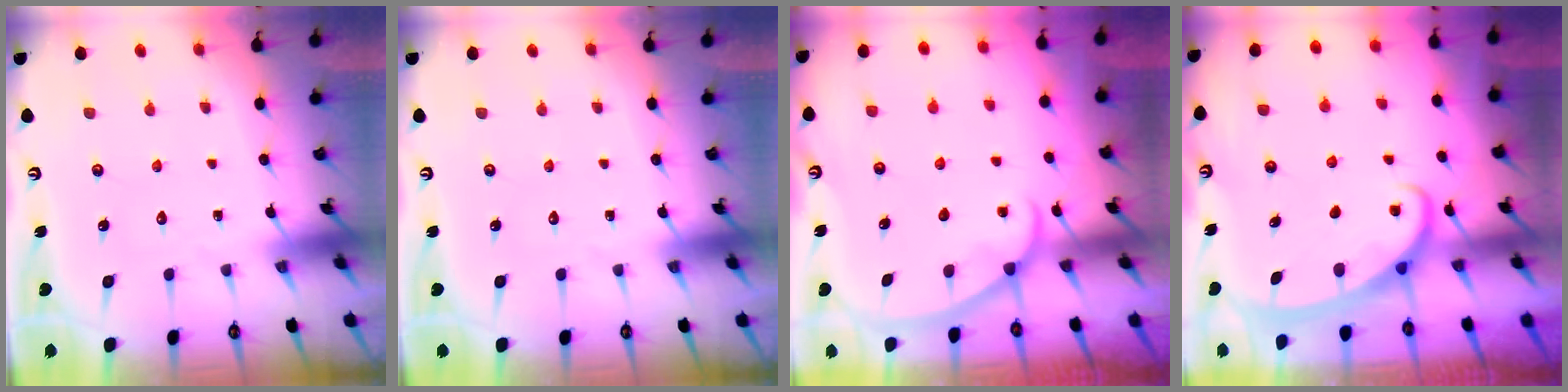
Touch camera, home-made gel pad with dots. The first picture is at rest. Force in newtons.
{"total": 0.0}
{"total": 2.2, "press": 2.2, "slide": 0.2}
{"total": 2.8, "press": 2.8, "slide": 0.4}